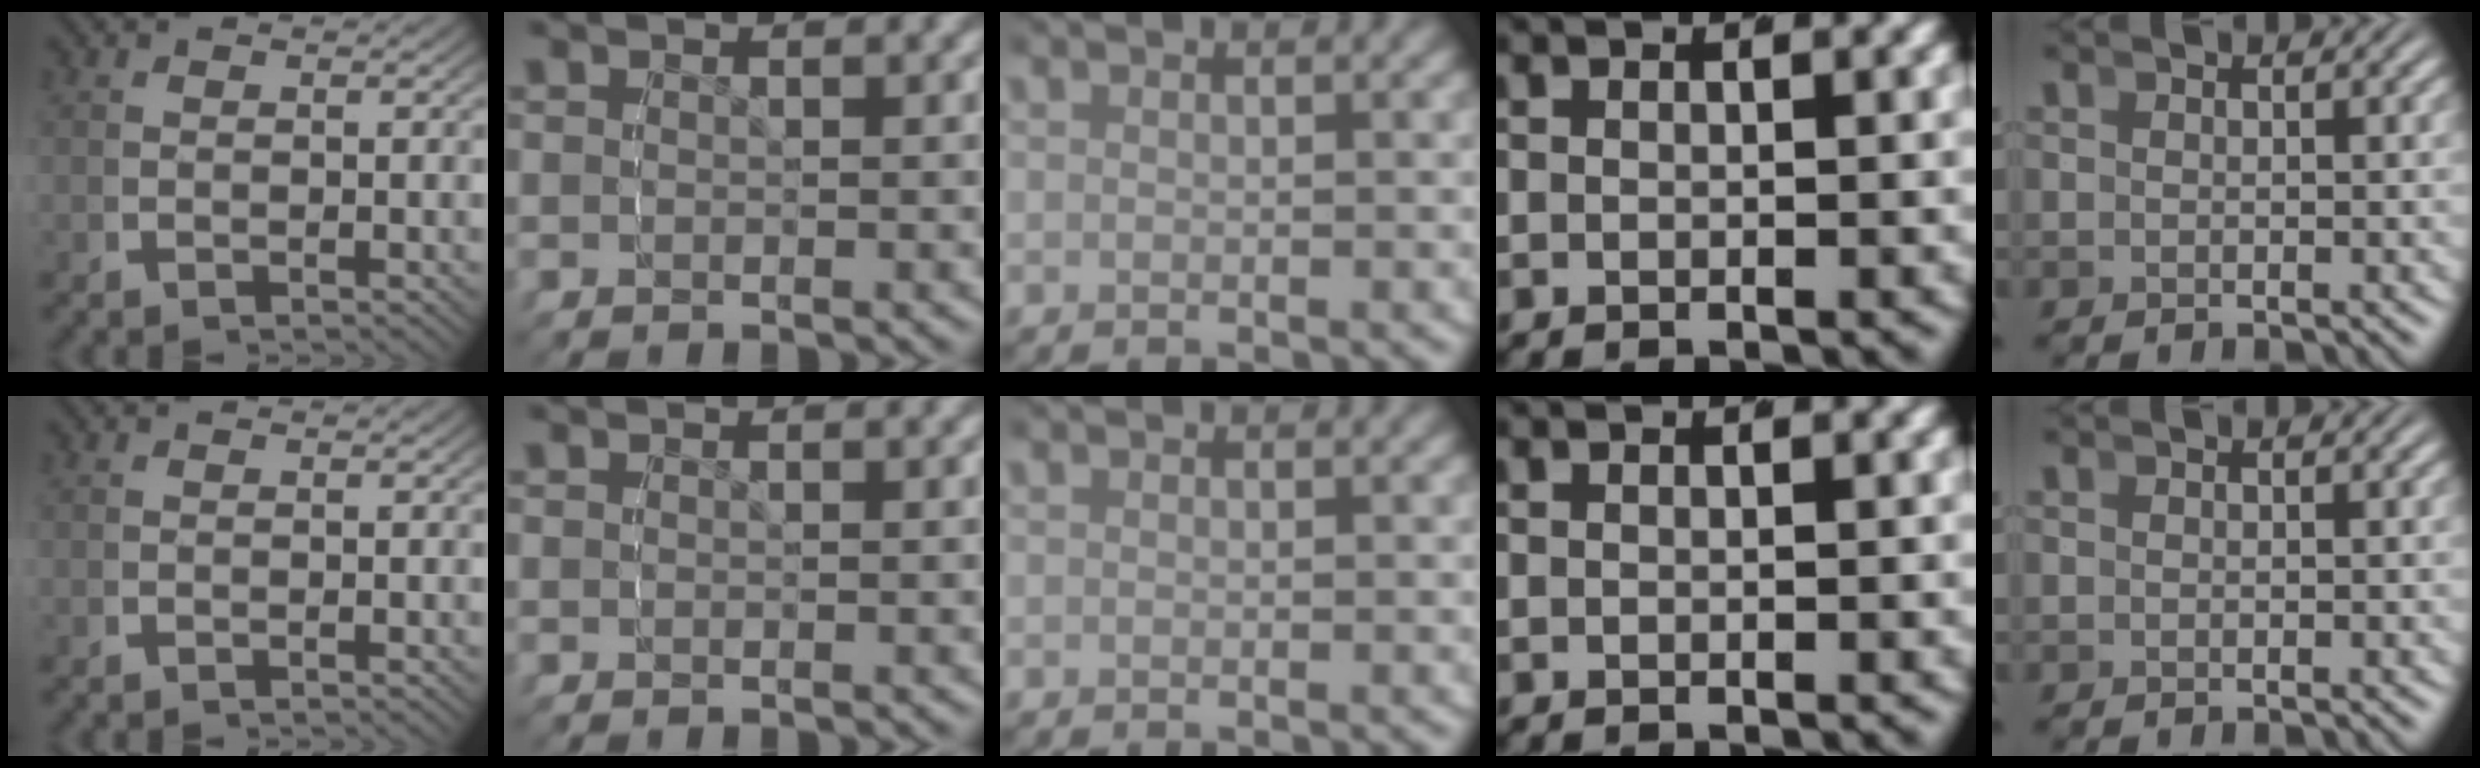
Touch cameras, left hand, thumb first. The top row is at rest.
{}